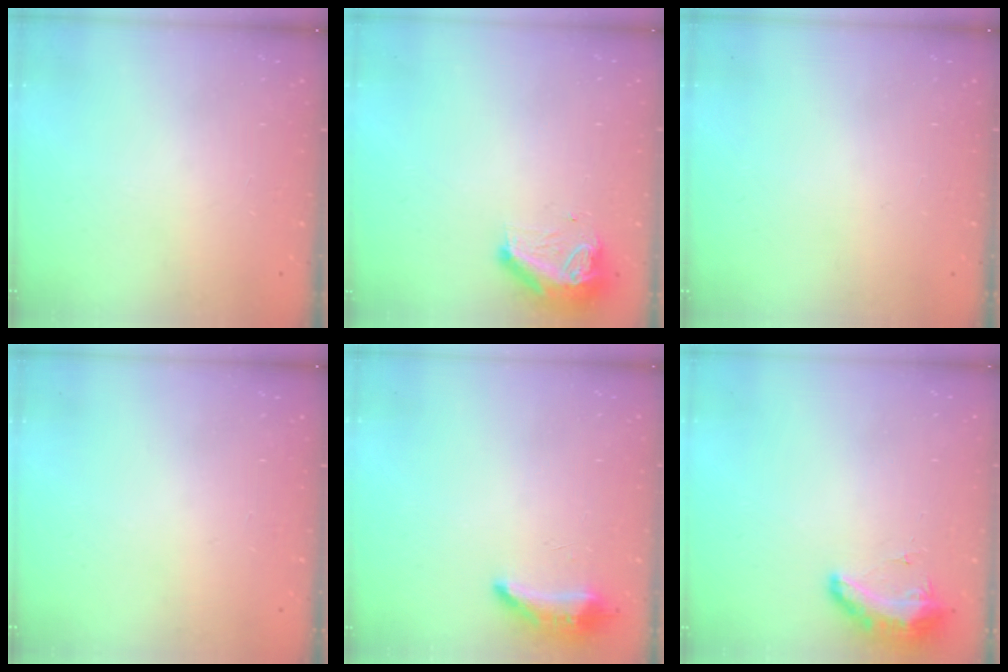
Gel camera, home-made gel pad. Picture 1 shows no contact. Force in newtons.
{"total": 9.6, "press": 9.5, "slide": 0.6}
{"total": 0.0}
{"total": 0.0}
{"total": 8.7, "press": 8.5, "slide": 2.0}
{"total": 16.9, "press": 11.4, "slide": 12.5}